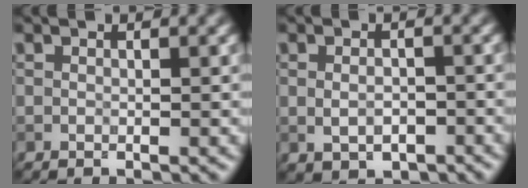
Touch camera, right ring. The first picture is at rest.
{"total": 2.7, "force": [-0.8, 1.8, 1.9], "torque": [-0.032, -0.005, -0.010]}